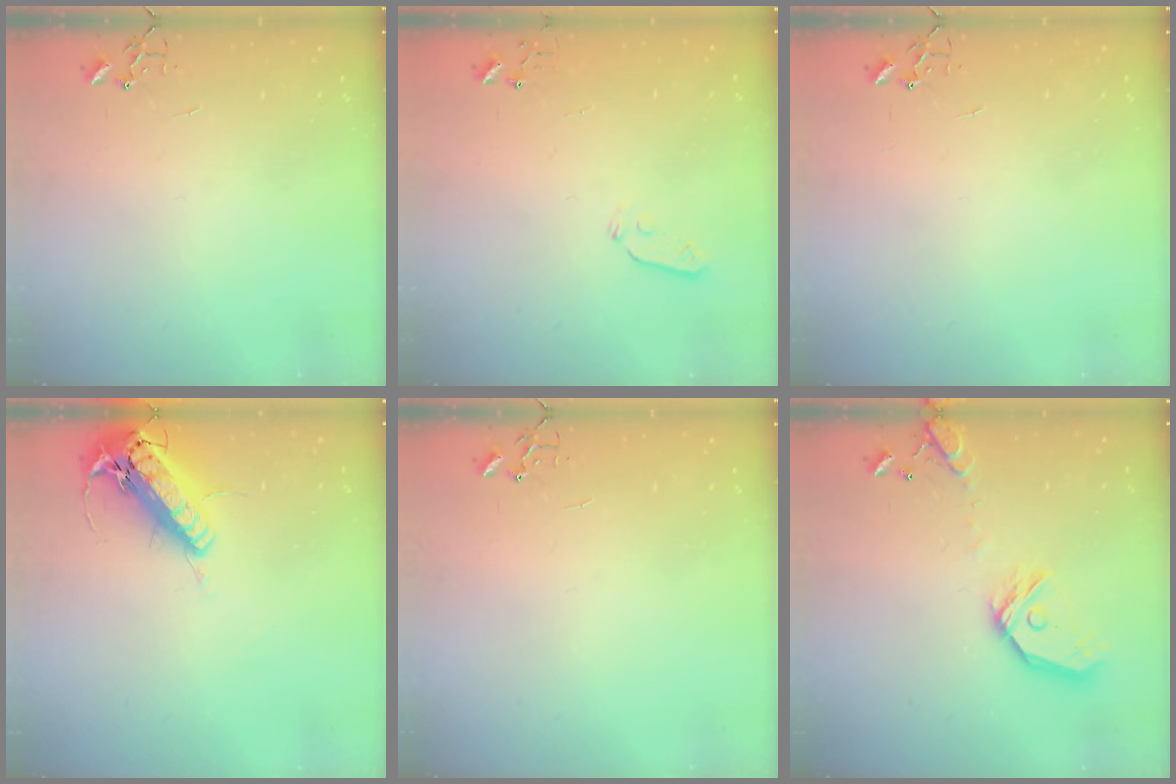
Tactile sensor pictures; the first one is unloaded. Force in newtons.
{"total": 3.9, "press": 3.8, "slide": 0.9}
{"total": 0.0}
{"total": 18.2, "press": 17.8, "slide": 3.8}
{"total": 0.0}
{"total": 16.5, "press": 16.3, "slide": 2.4}